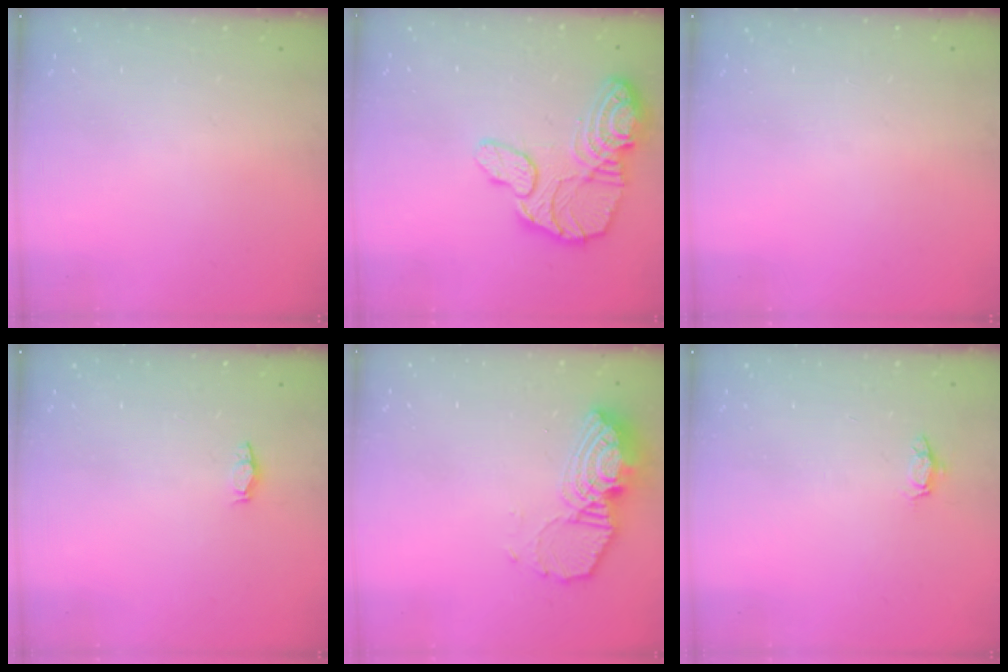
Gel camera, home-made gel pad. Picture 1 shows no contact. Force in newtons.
{"total": 18.0, "press": 17.9, "slide": 1.7}
{"total": 0.0}
{"total": 3.7, "press": 3.3, "slide": 1.5}
{"total": 12.6, "press": 12.6, "slide": 1.1}
{"total": 3.9, "press": 3.9, "slide": 0.5}